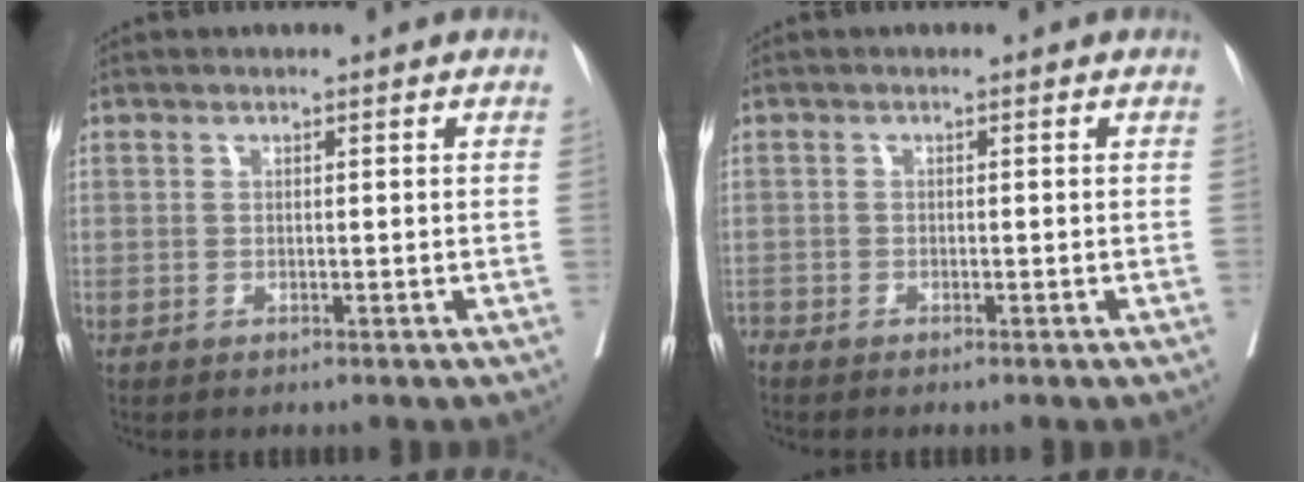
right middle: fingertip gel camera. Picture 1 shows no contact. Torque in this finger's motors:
{"motor_torque": [-0.33, -0.05, 0.01, -0.01]}